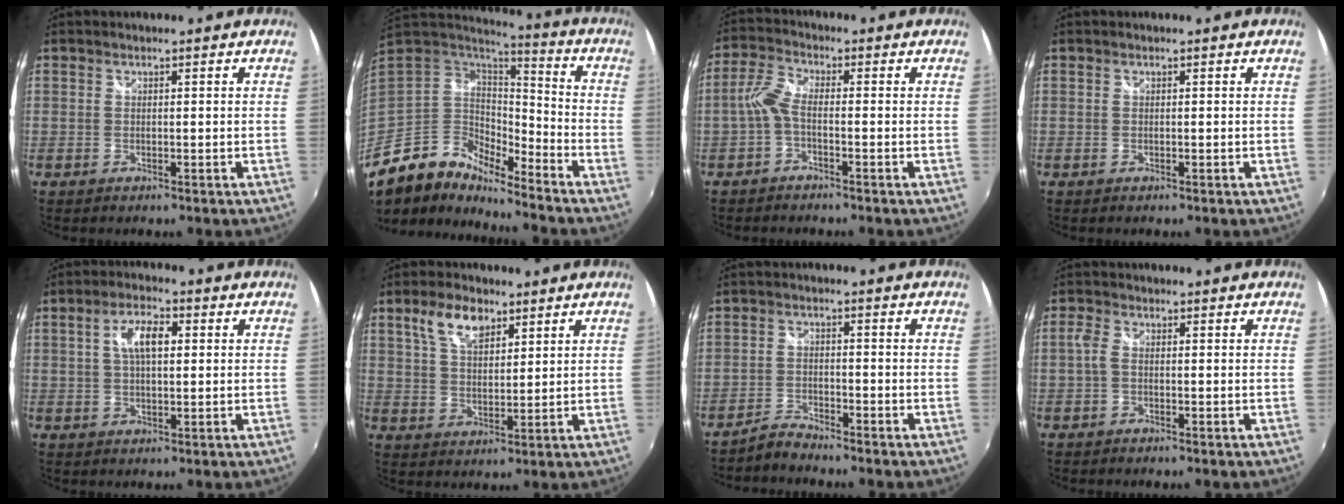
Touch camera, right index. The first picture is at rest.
{"total": 15.1, "force": [-11.3, 7.0, 7.0], "torque": [-0.153, -0.007, -0.224]}
{"total": 3.9, "force": [-1.5, 1.2, 3.4], "torque": [-0.084, 0.010, -0.033]}
{"total": 0.0}
{"total": 6.5, "force": [1.5, 2.9, 5.6], "torque": [-0.103, 0.014, 0.026]}
{"total": 7.6, "force": [4.4, 3.8, 4.9], "torque": [-0.091, 0.013, 0.081]}
{"total": 3.2, "force": [-3.2, 0.3, 0.5], "torque": [-0.021, 0.001, -0.067]}
{"total": 2.1, "force": [-0.1, 1.2, 1.8], "torque": [-0.042, 0.004, -0.005]}